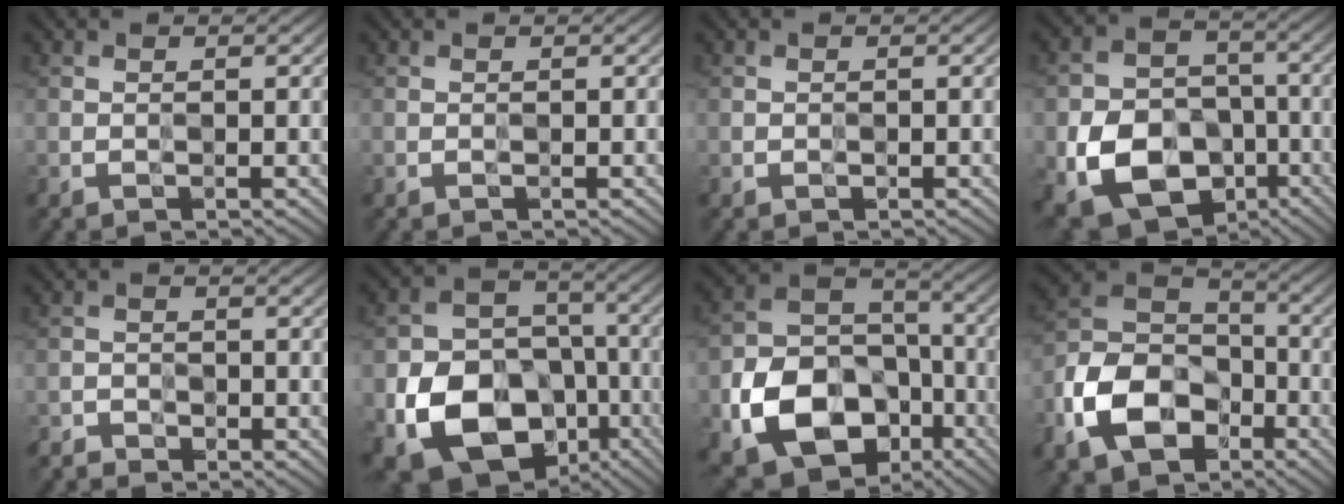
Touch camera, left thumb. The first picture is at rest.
{"total": 0.0}
{"total": 0.0}
{"total": 14.3, "force": [-5.3, 10.7, 7.9], "torque": [-0.173, -0.054, -0.095]}
{"total": 2.4, "force": [-2.2, 0.9, 0.2], "torque": [-0.009, 0.001, -0.049]}
{"total": 17.8, "force": [-6.8, 13.3, 9.7], "torque": [-0.200, -0.053, -0.108]}
{"total": 15.9, "force": [-6.6, 11.5, 8.7], "torque": [-0.180, -0.045, -0.111]}
{"total": 13.9, "force": [-6.8, 8.9, 8.1], "torque": [-0.193, -0.026, -0.144]}